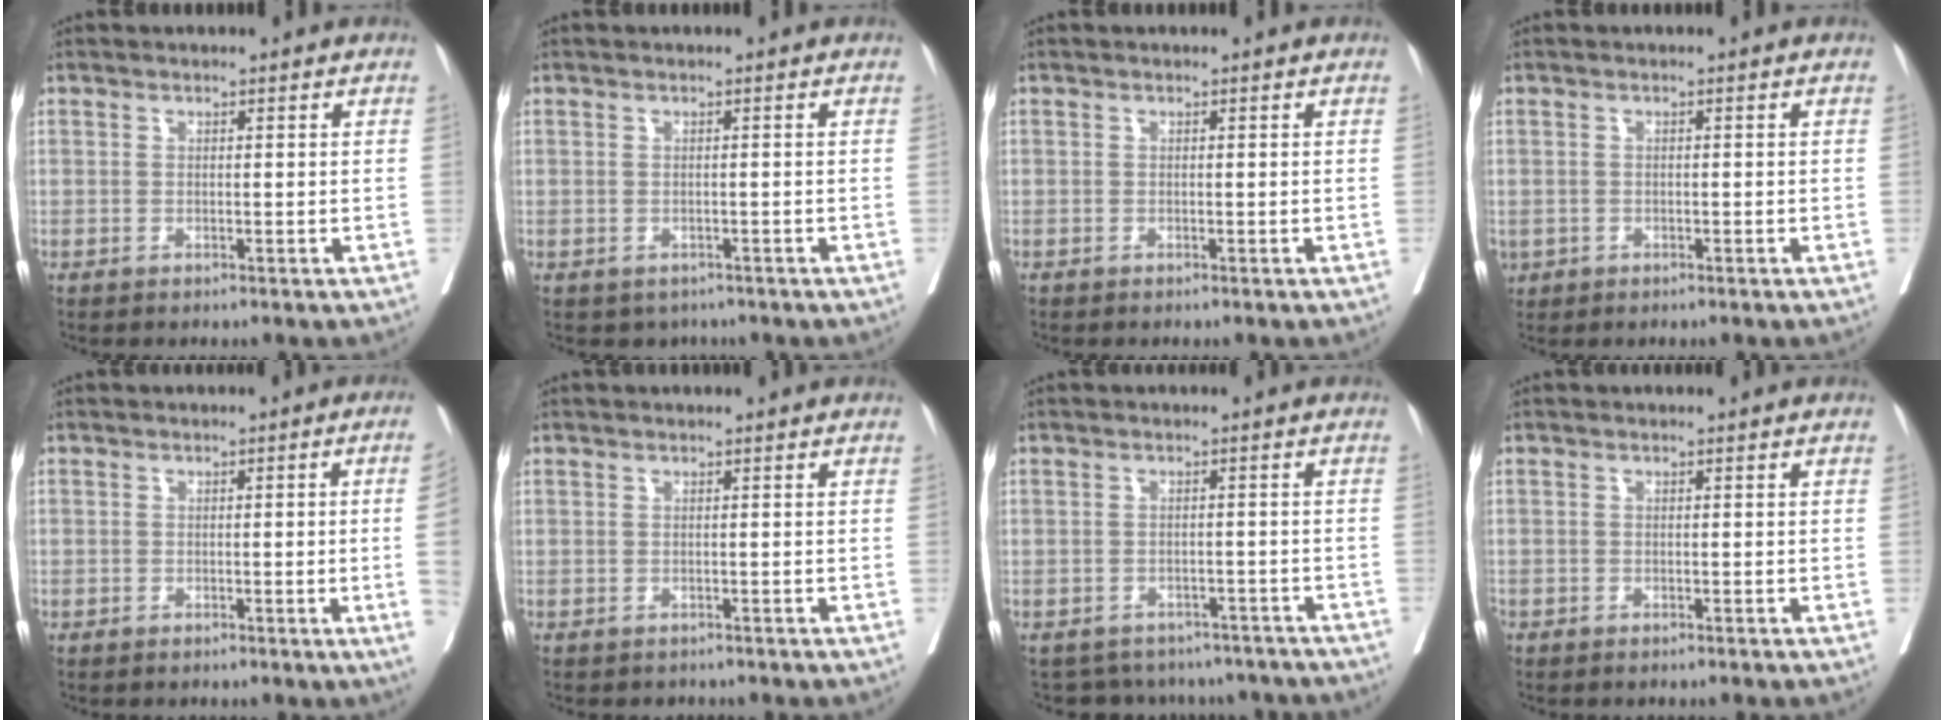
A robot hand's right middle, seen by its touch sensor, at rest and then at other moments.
{"total": 1.6, "force": [-1.1, 1.1, 0.5], "torque": [-0.003, 0.001, -0.011]}
{"total": 0.0}
{"total": 1.7, "force": [-0.5, 1.4, 0.8], "torque": [-0.022, -0.001, -0.004]}
{"total": 3.7, "force": [-0.5, -0.2, 3.6], "torque": [-0.044, 0.004, -0.009]}
{"total": 0.8, "force": [-0.7, 0.4, -0.1], "torque": [-0.006, 0.000, -0.012]}
{"total": 11.9, "force": [-10.4, 5.4, 2.3], "torque": [-0.033, 0.014, -0.108]}
{"total": 0.0}